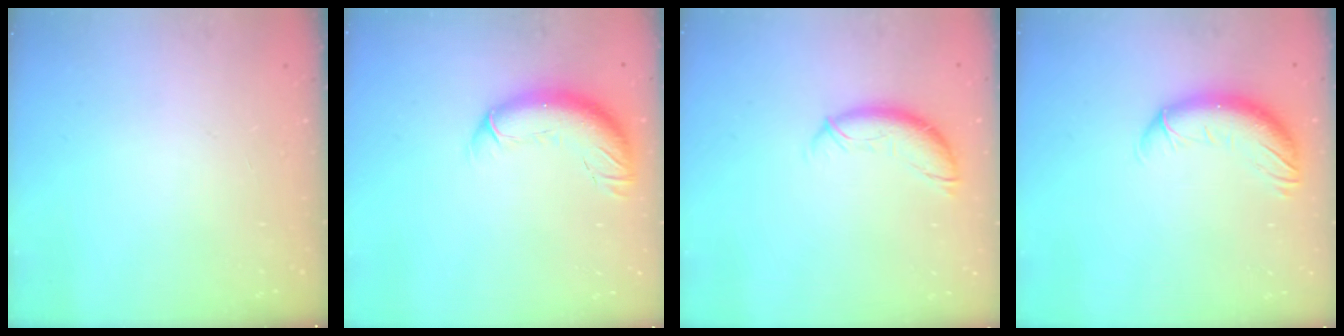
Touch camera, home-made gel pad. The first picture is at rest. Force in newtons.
{"total": 11.8, "press": 11.5, "slide": 2.9}
{"total": 9.5, "press": 9.5, "slide": 0.5}
{"total": 11.8, "press": 11.4, "slide": 2.7}